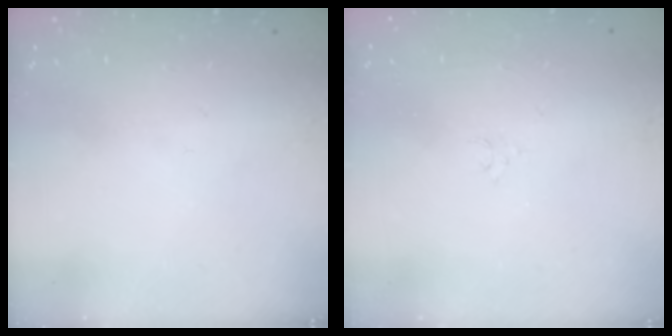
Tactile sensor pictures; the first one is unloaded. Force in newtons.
{"total": 2.4, "press": 2.4, "slide": 0.3}